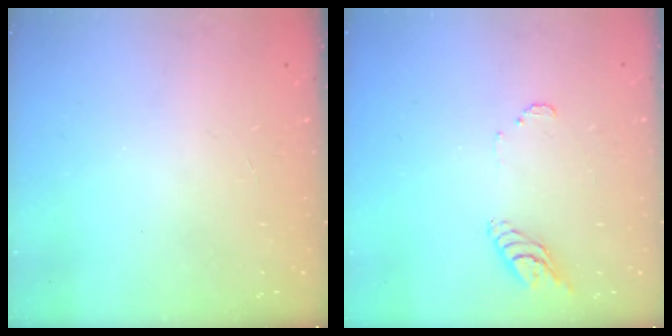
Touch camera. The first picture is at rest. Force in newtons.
{"total": 8.3, "press": 8.3, "slide": 0.7}